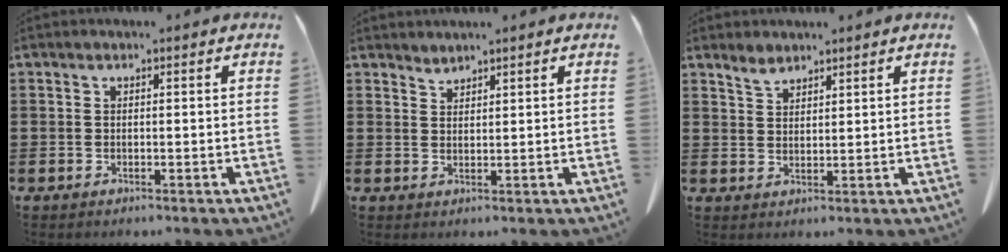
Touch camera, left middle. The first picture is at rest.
{"total": 1.7, "force": [1.7, 0.0, -0.2], "torque": [-0.001, -0.004, 0.035]}
{"total": 2.5, "force": [2.2, 1.0, 0.8], "torque": [-0.021, 0.000, 0.043]}